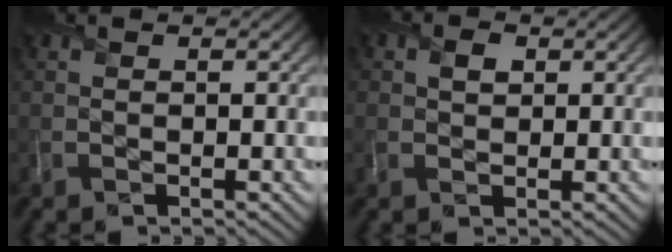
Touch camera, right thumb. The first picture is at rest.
{"total": 1.8, "force": [0.8, 1.3, 1.0], "torque": [-0.022, 0.003, 0.014]}